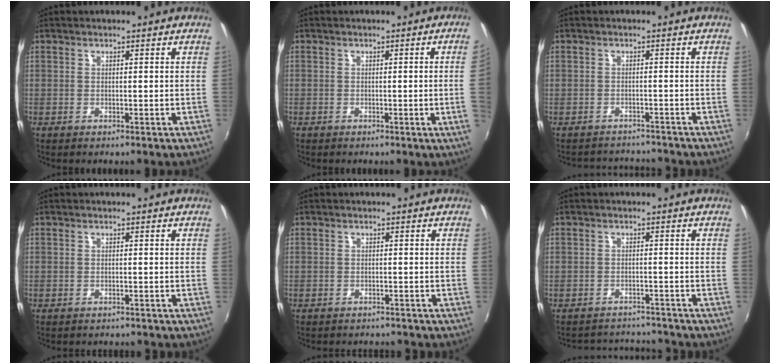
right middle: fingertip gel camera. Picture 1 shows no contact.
{"total": 3.0, "force": [0.0, -1.7, 2.5], "torque": [-0.041, -0.012, 0.006]}
{"total": 5.3, "force": [-4.8, 2.3, 0.3], "torque": [-0.013, 0.018, -0.072]}
{"total": 2.5, "force": [-2.4, 0.7, 0.6], "torque": [-0.015, -0.011, -0.034]}
{"total": 4.1, "force": [-3.9, 1.1, 0.9], "torque": [-0.026, -0.009, -0.055]}
{"total": 6.8, "force": [-6.2, 2.8, 0.4], "torque": [-0.017, 0.028, -0.087]}